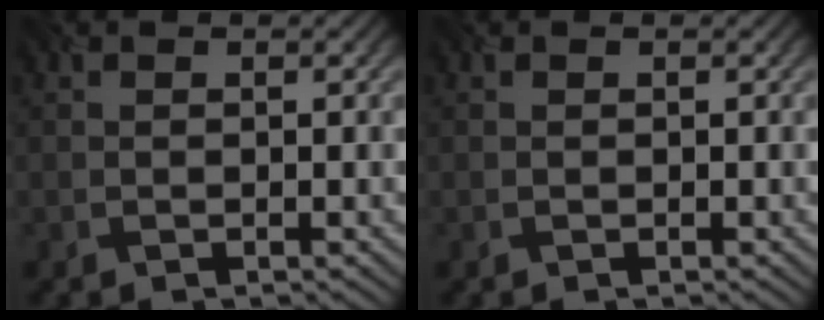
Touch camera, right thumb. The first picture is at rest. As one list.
[{"total": 0.0}]